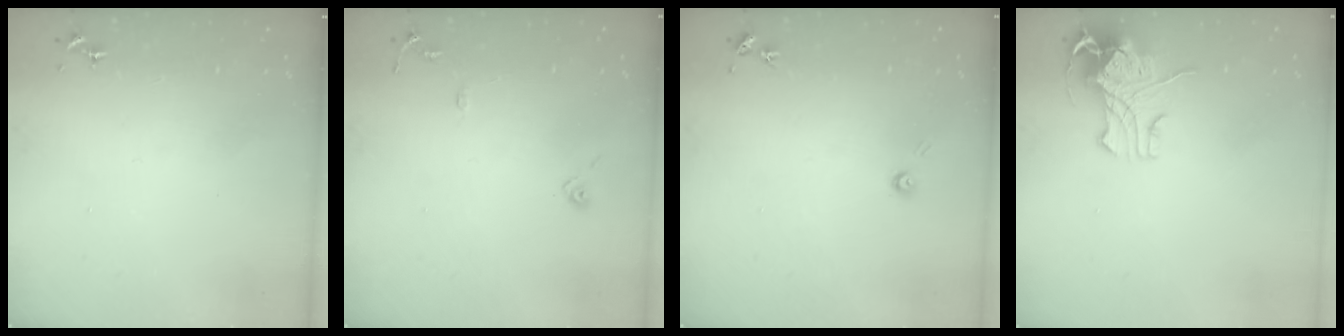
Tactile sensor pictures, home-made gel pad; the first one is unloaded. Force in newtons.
{"total": 8.0, "press": 8.0, "slide": 0.8}
{"total": 3.3, "press": 3.3, "slide": 0.2}
{"total": 10.7, "press": 10.6, "slide": 1.4}